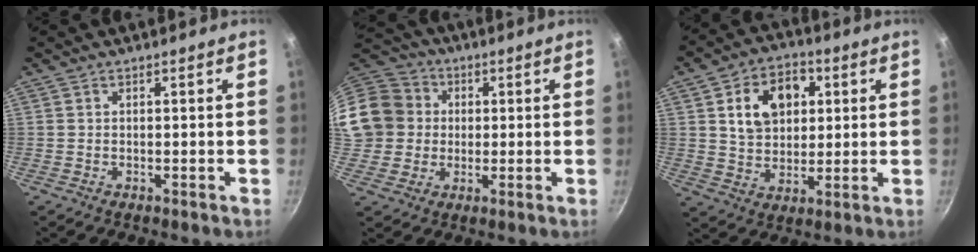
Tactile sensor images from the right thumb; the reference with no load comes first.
{"total": 16.8, "force": [2.0, 15.3, 6.6], "torque": [-0.131, 0.037, 0.033]}
{"total": 12.9, "force": [3.4, 9.4, 8.1], "torque": [-0.097, 0.003, 0.053]}